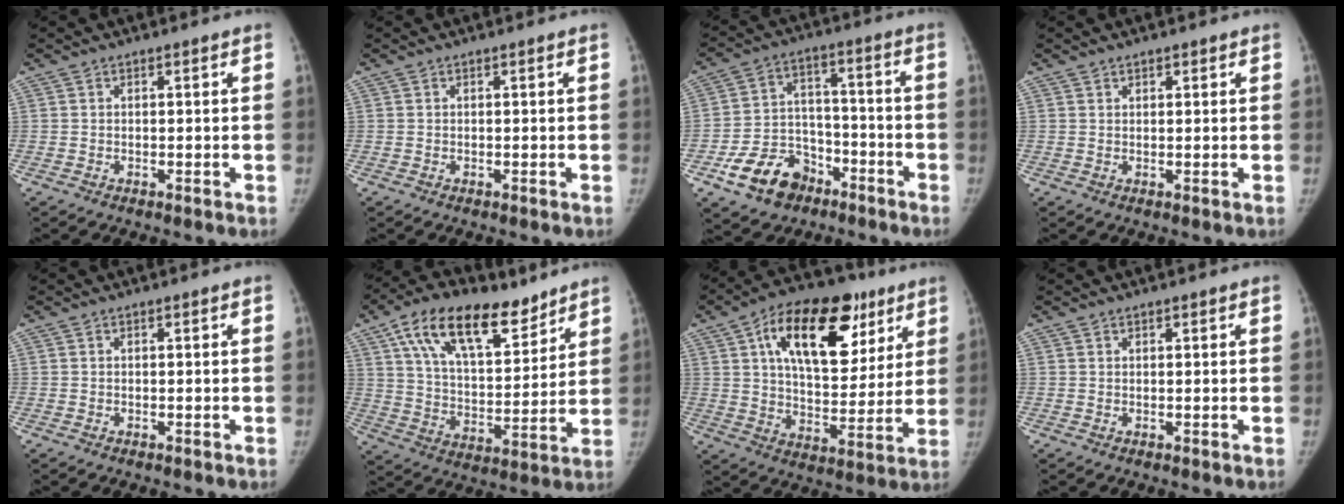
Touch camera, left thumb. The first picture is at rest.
{"total": 0.0}
{"total": 12.5, "force": [-7.3, 8.7, 5.3], "torque": [-0.060, 0.055, -0.119]}
{"total": 1.1, "force": [0.8, 0.6, 0.4], "torque": [0.002, -0.004, 0.010]}
{"total": 0.0}
{"total": 20.3, "force": [12.4, 9.8, 12.8], "torque": [-0.188, -0.038, 0.219]}
{"total": 24.2, "force": [10.8, 13.0, 17.3], "torque": [-0.229, -0.007, 0.172]}
{"total": 0.6, "force": [0.4, 0.3, 0.3], "torque": [-0.003, -0.002, 0.006]}